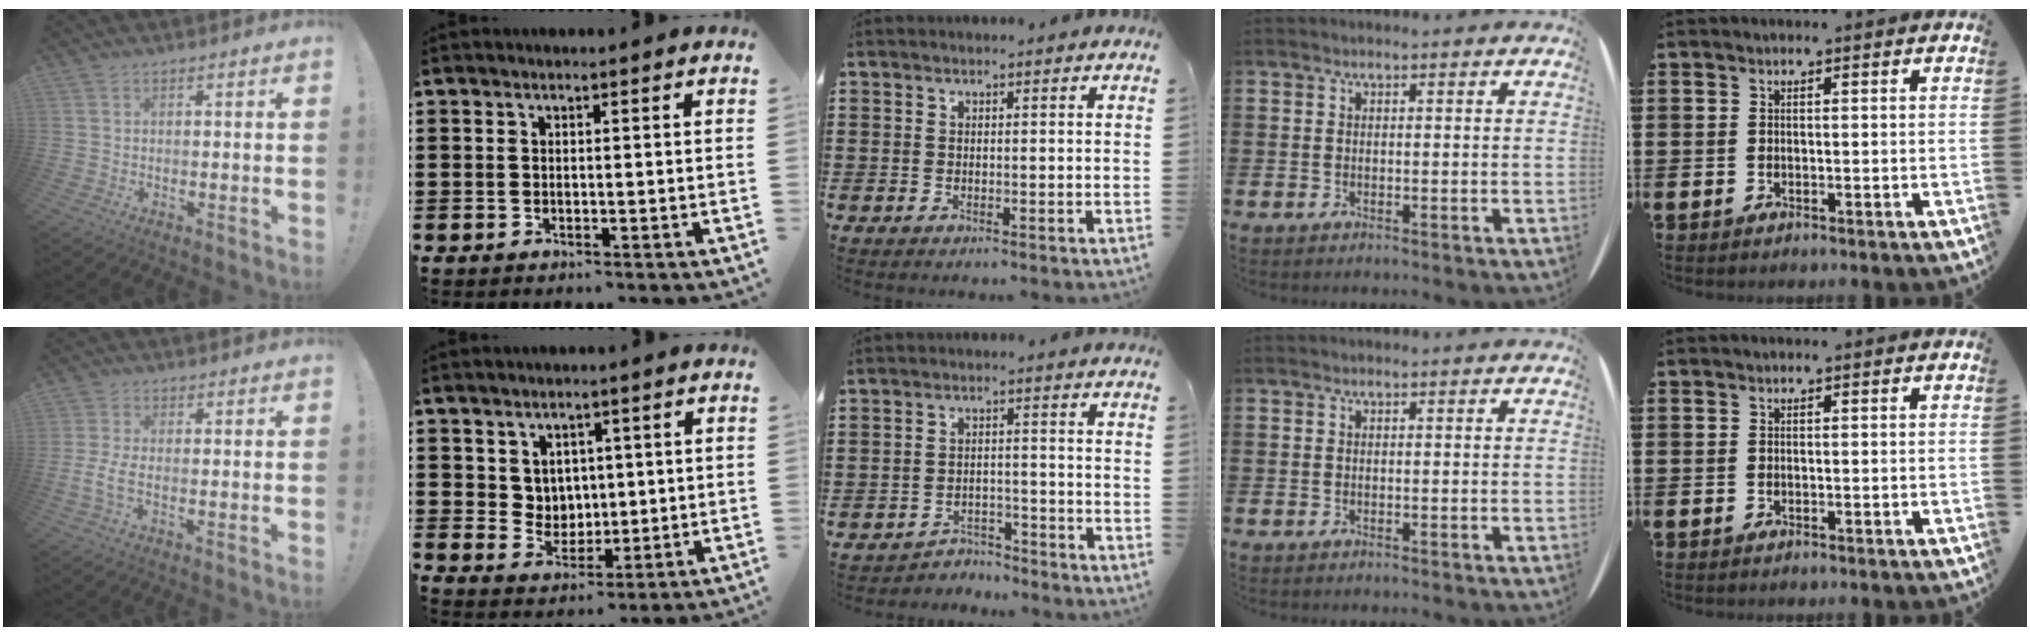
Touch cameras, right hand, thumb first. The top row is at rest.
{"thumb": {"total": 4.7, "force": [-1.0, 2.0, 4.2], "torque": [-0.090, -0.004, -0.016]}, "index": {"total": 4.4, "force": [2.5, 3.6, 0.5], "torque": [-0.022, 0.001, 0.045]}, "middle": {"total": 3.2, "force": [-3.1, 0.4, 0.0], "torque": [-0.008, 0.000, -0.068]}}